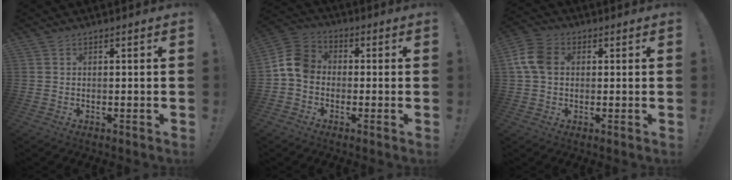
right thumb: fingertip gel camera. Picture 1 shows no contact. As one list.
[{"total": 10.1, "force": [-1.1, 8.0, 6.1], "torque": [-0.104, 0.031, -0.012]}, {"total": 9.6, "force": [1.5, 7.2, 6.2], "torque": [-0.125, 0.013, 0.032]}]